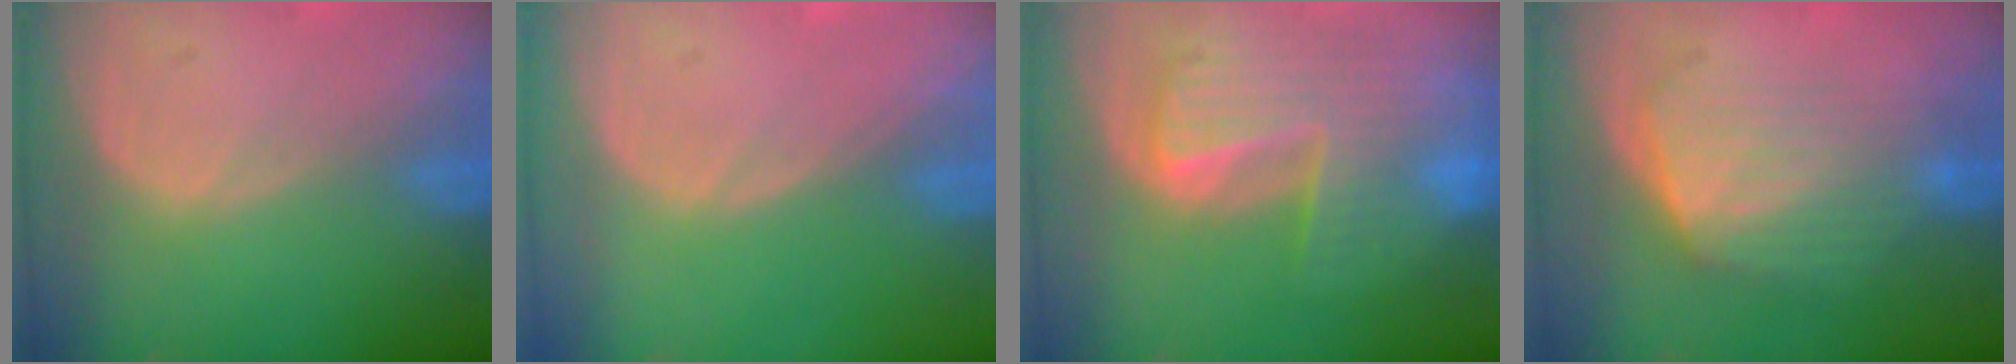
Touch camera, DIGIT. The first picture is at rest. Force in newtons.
{"total": 0.0}
{"total": 9.8, "press": 8.5, "slide": 4.9}
{"total": 7.0, "press": 6.4, "slide": 2.8}